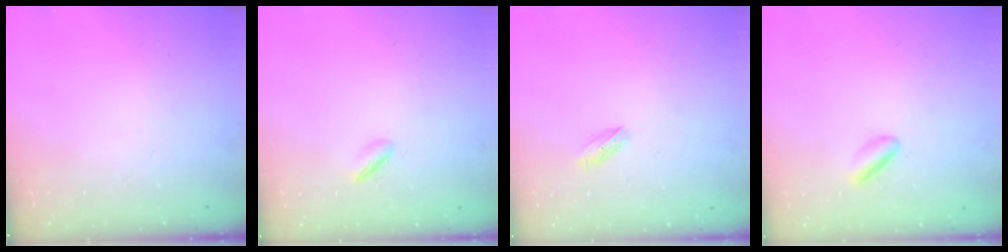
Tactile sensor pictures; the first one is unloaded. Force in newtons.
{"total": 2.0, "press": 2.0, "slide": 0.4}
{"total": 3.5, "press": 3.4, "slide": 0.9}
{"total": 2.9, "press": 2.6, "slide": 1.2}